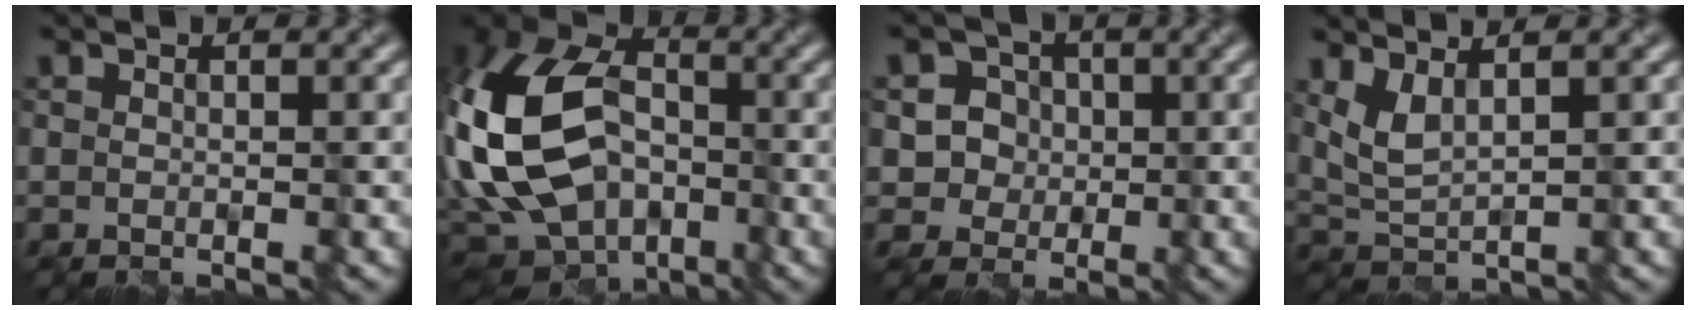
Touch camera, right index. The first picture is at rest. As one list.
[{"total": 17.5, "force": [-1.9, 12.6, 12.1], "torque": [-0.266, 0.000, -0.038]}, {"total": 4.7, "force": [0.5, 4.5, 1.4], "torque": [-0.015, 0.011, 0.000]}, {"total": 2.4, "force": [1.3, 0.7, 1.9], "torque": [-0.055, -0.005, 0.035]}]